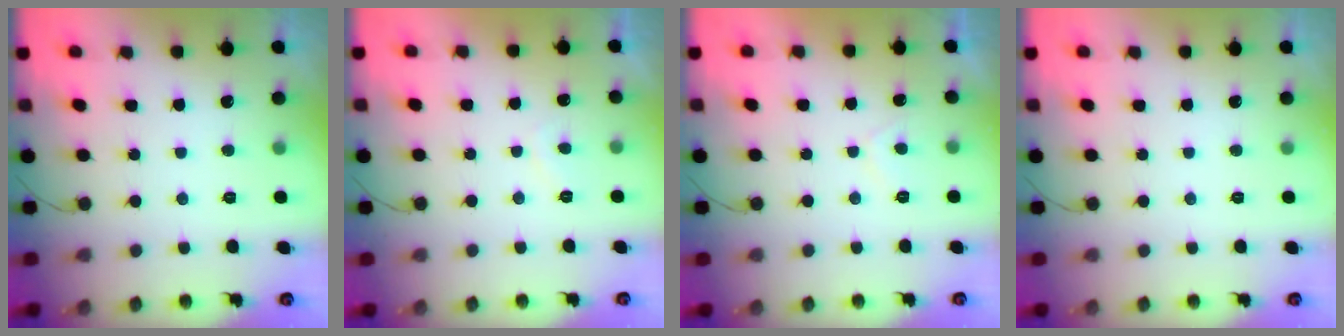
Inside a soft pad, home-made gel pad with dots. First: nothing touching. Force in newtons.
{"total": 1.3, "press": 1.1, "slide": 0.7}
{"total": 2.8, "press": 2.7, "slide": 0.8}
{"total": 0.0}